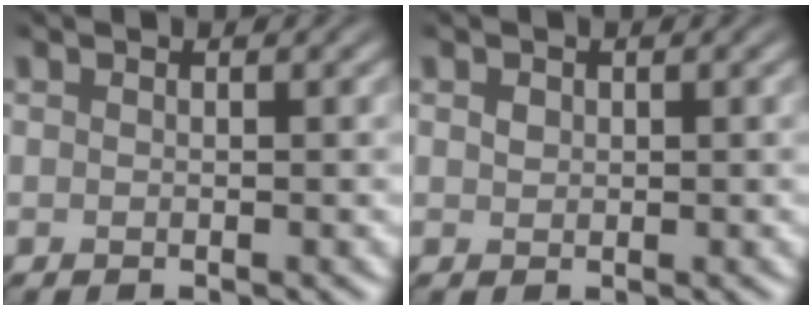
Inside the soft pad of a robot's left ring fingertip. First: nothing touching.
{"total": 0.6, "force": [0.2, 0.5, 0.3], "torque": [-0.006, -0.002, 0.005]}